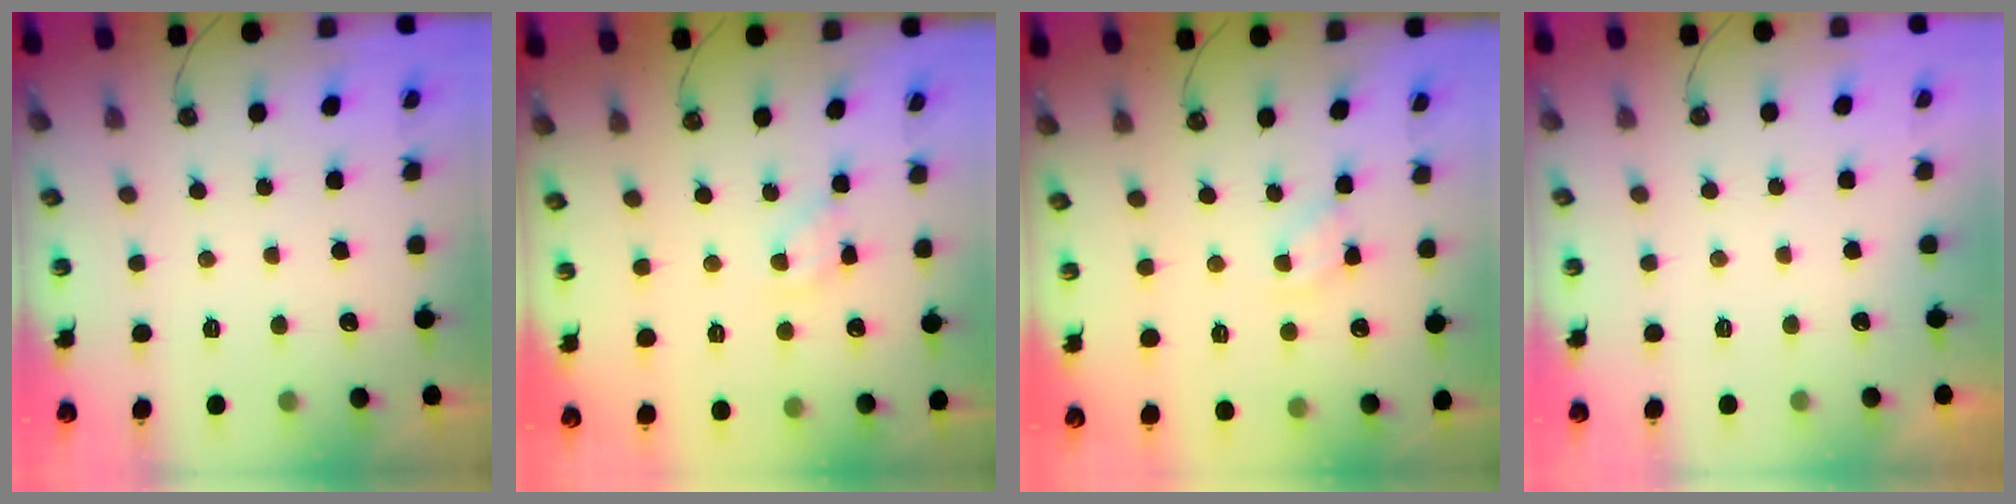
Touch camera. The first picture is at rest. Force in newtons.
{"total": 6.3, "press": 6.3, "slide": 0.0}
{"total": 3.3, "press": 3.2, "slide": 0.4}
{"total": 0.0}